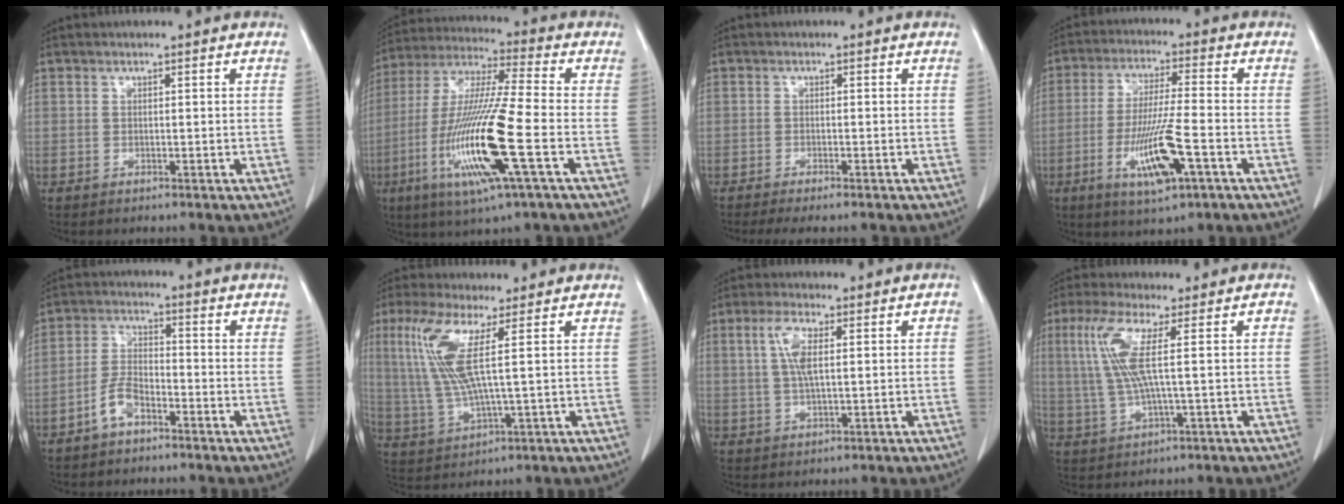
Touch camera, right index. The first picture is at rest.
{"total": 17.7, "force": [-5.3, 0.4, 16.9], "torque": [-0.349, -0.019, -0.101]}
{"total": 4.7, "force": [-4.0, 0.3, 2.5], "torque": [-0.031, -0.008, -0.059]}
{"total": 10.8, "force": [-4.0, 0.8, 10.1], "torque": [-0.192, -0.014, -0.069]}
{"total": 5.2, "force": [-3.2, 2.4, 3.3], "torque": [-0.072, 0.009, -0.064]}
{"total": 9.3, "force": [2.6, 0.6, 8.9], "torque": [-0.215, 0.002, 0.052]}
{"total": 5.8, "force": [0.9, 1.5, 5.6], "torque": [-0.112, 0.017, 0.021]}
{"total": 8.6, "force": [1.5, 0.7, 8.4], "torque": [-0.188, 0.016, 0.031]}